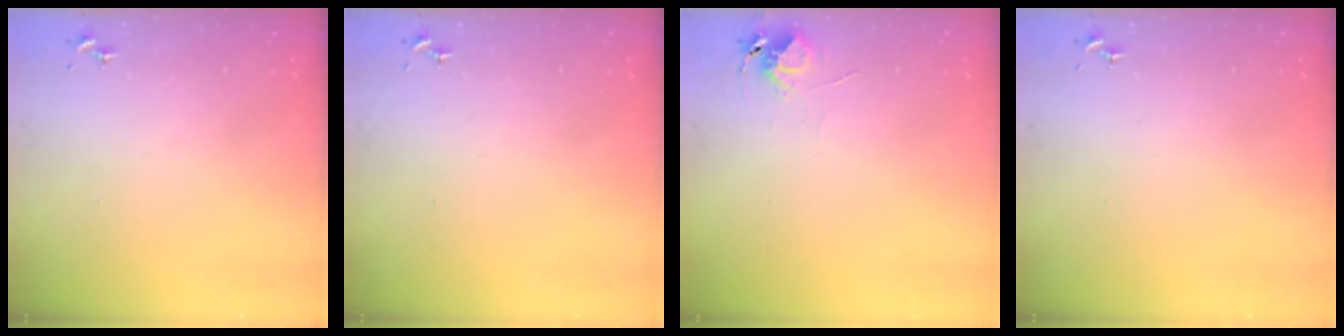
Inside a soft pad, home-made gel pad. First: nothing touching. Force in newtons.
{"total": 0.0}
{"total": 5.7, "press": 5.7, "slide": 0.3}
{"total": 0.0}